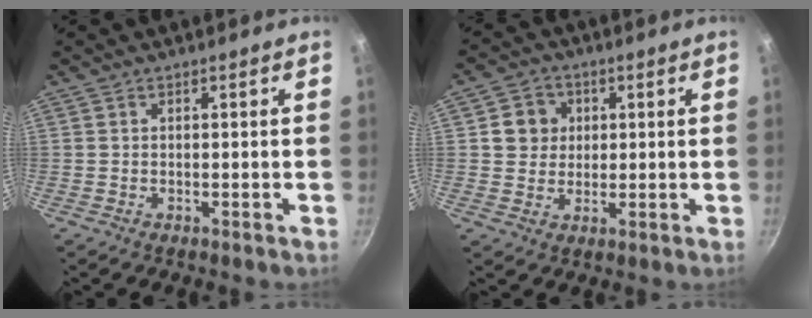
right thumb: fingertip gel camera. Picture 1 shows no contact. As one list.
[{"total": 6.1, "force": [1.4, 5.6, 1.9], "torque": [0.004, 0.006, 0.018]}]